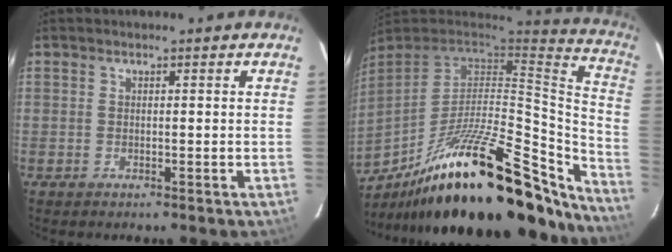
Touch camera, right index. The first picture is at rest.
{"total": 36.2, "force": [-26.2, 10.3, 22.8], "torque": [-0.326, -0.015, -0.396]}